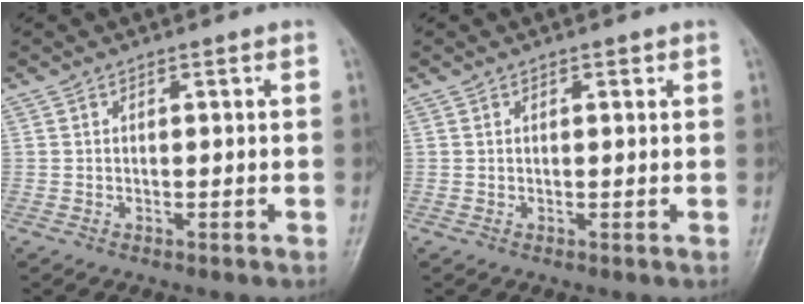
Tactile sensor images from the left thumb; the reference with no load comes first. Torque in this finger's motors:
{"motor_torque": [0.04, -0.03, 0.02, 0.02, 0.00]}